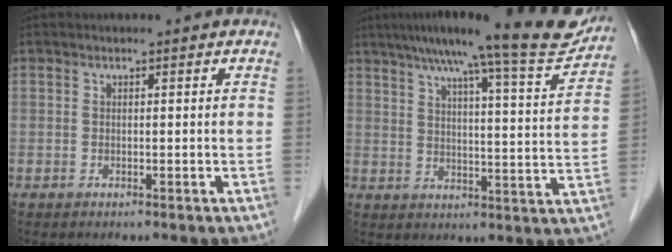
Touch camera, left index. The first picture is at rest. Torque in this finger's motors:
{"motor_torque": [0.05, -0.19, 0.51, 0.12]}